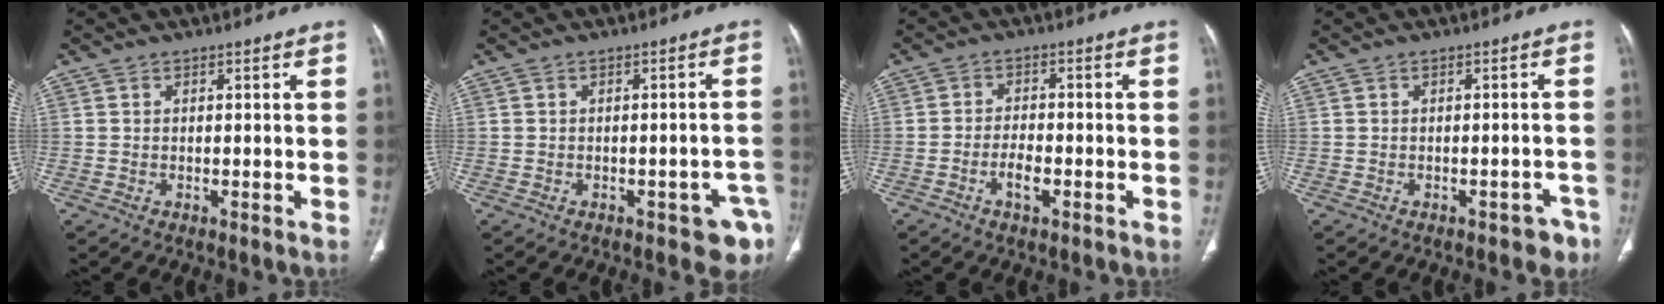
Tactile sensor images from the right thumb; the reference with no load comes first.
{"total": 6.5, "force": [-3.5, 2.9, 4.6], "torque": [-0.034, 0.018, -0.040]}
{"total": 3.8, "force": [-1.9, 1.7, 2.8], "torque": [-0.051, 0.014, -0.033]}
{"total": 4.7, "force": [-3.5, 2.6, 1.9], "torque": [-0.001, 0.025, -0.036]}